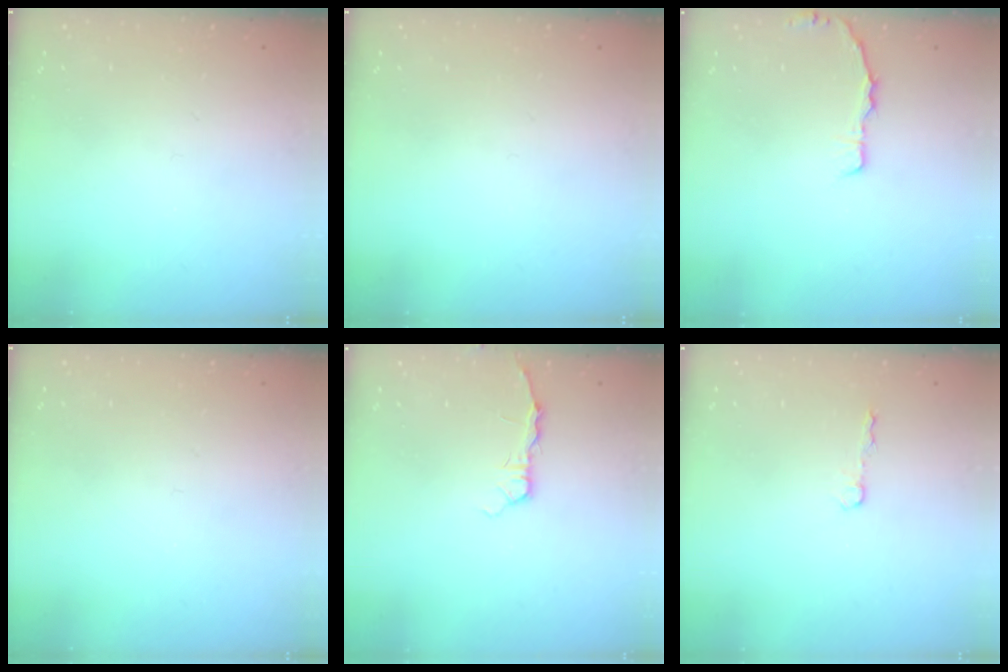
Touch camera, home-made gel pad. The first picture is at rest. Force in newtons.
{"total": 0.0}
{"total": 4.5, "press": 4.5, "slide": 0.5}
{"total": 0.0}
{"total": 2.6, "press": 2.6, "slide": 0.3}
{"total": 3.3, "press": 3.3, "slide": 0.5}